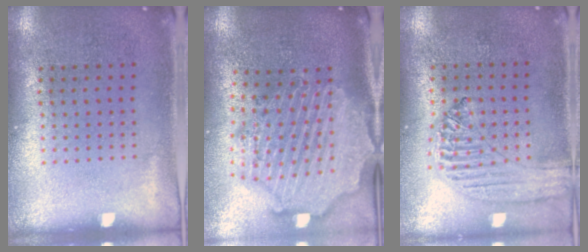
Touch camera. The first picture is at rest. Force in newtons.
{"total": 3.4, "press": 2.9, "slide": 1.7}
{"total": 1.3, "press": 1.3, "slide": 0.2}